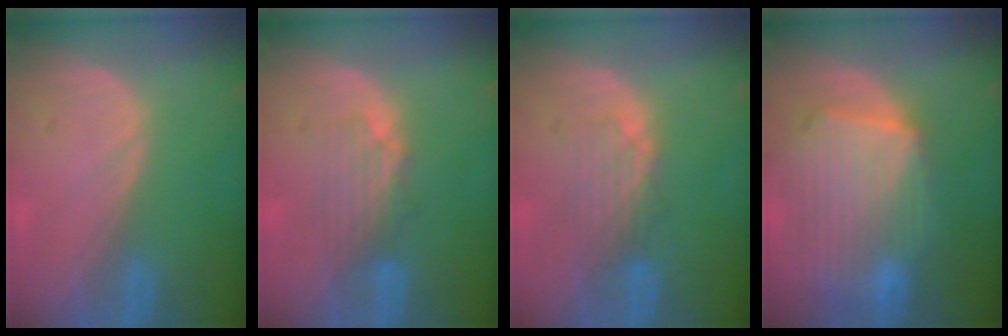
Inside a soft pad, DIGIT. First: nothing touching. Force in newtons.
{"total": 3.8, "press": 3.8, "slide": 0.4}
{"total": 4.4, "press": 3.8, "slide": 2.2}
{"total": 10.9, "press": 9.5, "slide": 5.2}